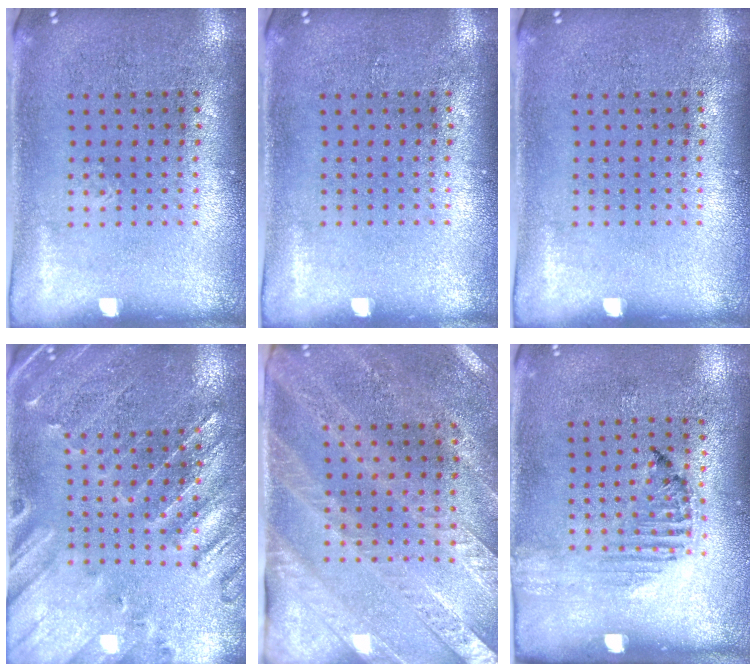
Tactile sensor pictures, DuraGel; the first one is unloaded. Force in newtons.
{"total": 0.0}
{"total": 0.0}
{"total": 0.6, "press": 0.5, "slide": 0.4}
{"total": 2.6, "press": 2.4, "slide": 1.2}
{"total": 1.2, "press": 1.2, "slide": 0.4}